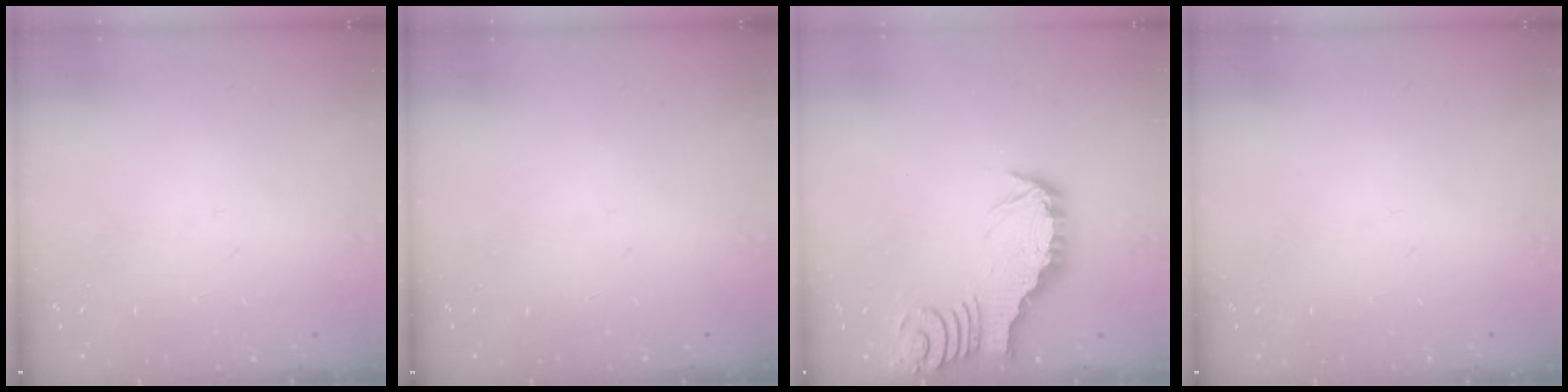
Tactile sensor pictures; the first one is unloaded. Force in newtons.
{"total": 0.0}
{"total": 3.2, "press": 3.2, "slide": 0.3}
{"total": 0.0}